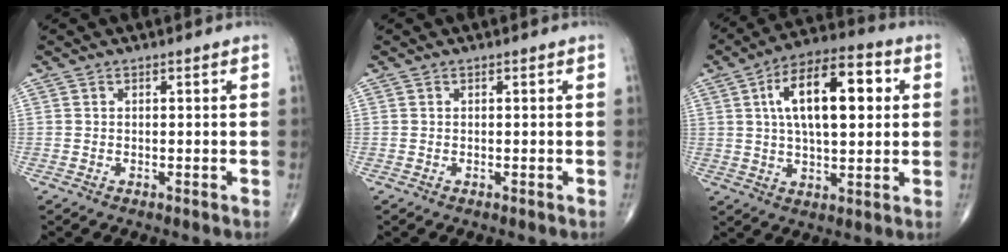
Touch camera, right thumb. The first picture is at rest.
{"total": 0.0}
{"total": 16.9, "force": [3.8, 7.6, 14.7], "torque": [-0.226, 0.015, 0.057]}